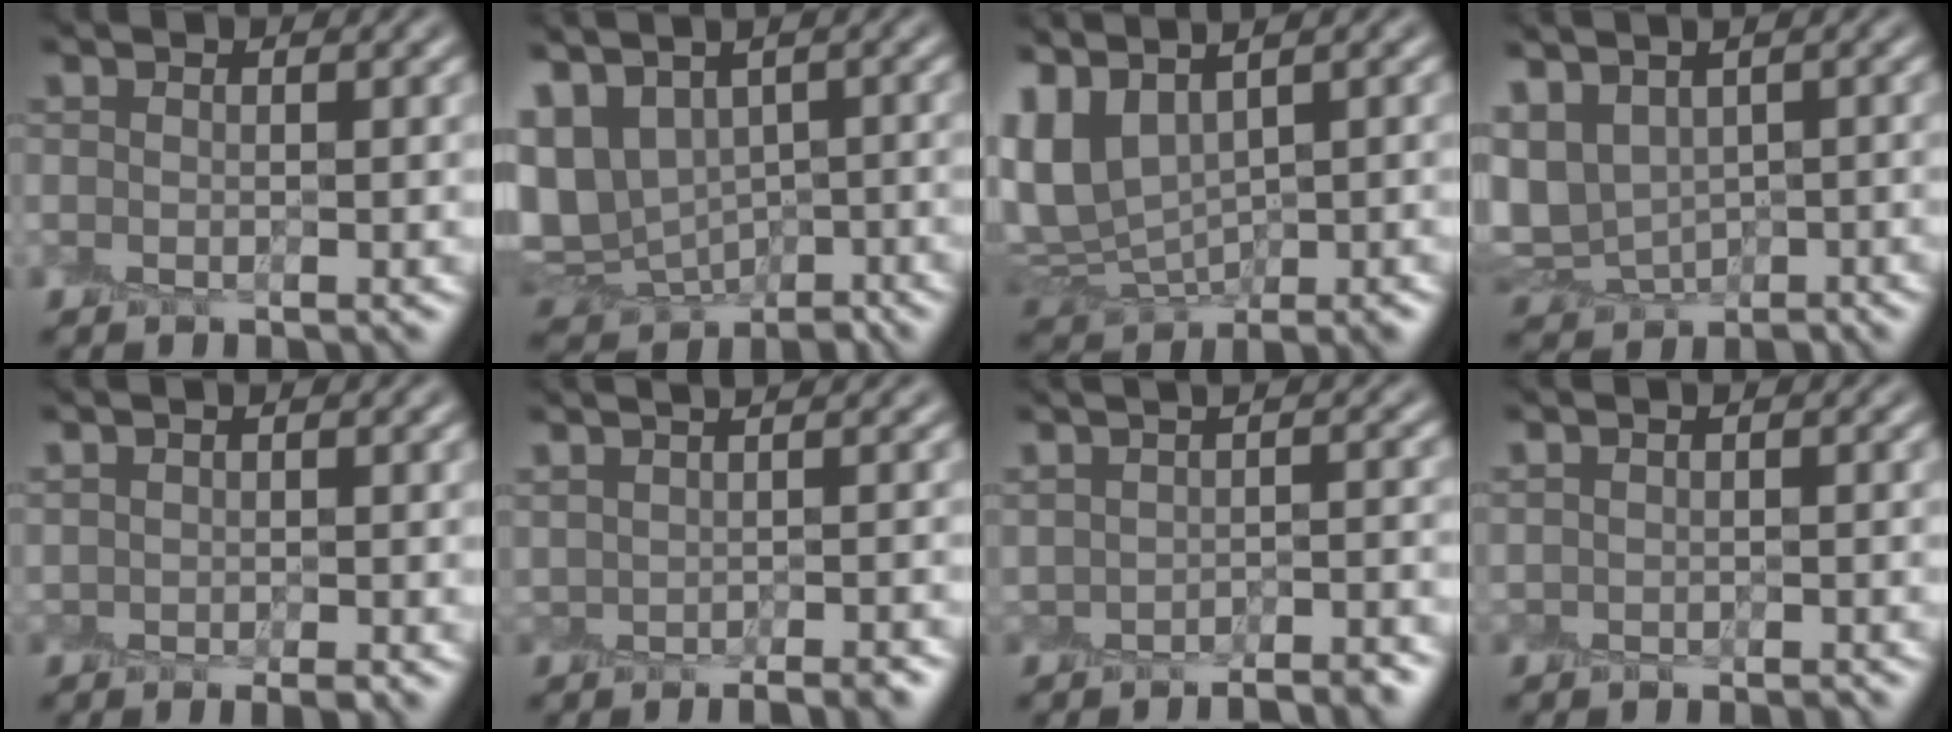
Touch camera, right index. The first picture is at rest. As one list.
[{"total": 7.2, "force": [0.8, 5.8, 4.2], "torque": [-0.089, -0.001, 0.027]}, {"total": 6.5, "force": [2.7, 3.7, 4.6], "torque": [-0.111, 0.001, 0.061]}, {"total": 6.1, "force": [0.8, 4.7, 3.8], "torque": [-0.094, -0.007, 0.021]}, {"total": 1.5, "force": [0.4, 0.4, 1.4], "torque": [-0.023, 0.000, 0.009]}, {"total": 4.8, "force": [1.0, 2.0, 4.2], "torque": [-0.028, 0.023, 0.018]}, {"total": 4.0, "force": [-1.8, 1.3, 3.4], "torque": [-0.014, 0.001, -0.014]}, {"total": 0.0}]